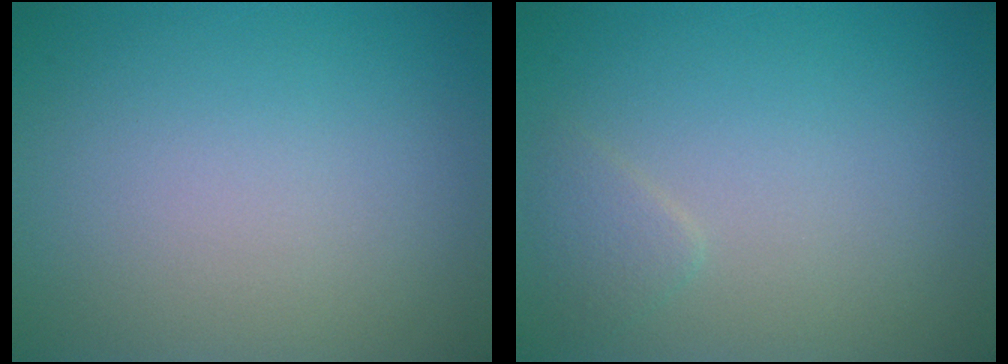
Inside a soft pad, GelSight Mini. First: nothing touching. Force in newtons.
{"total": 1.2, "press": 1.2, "slide": 0.1}